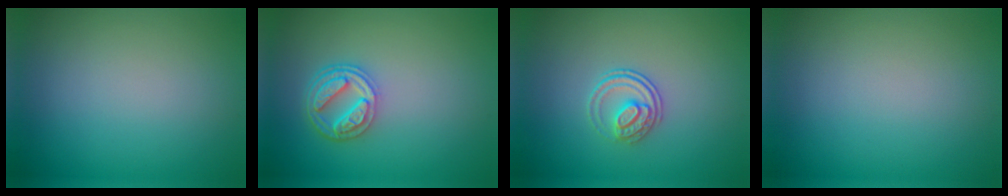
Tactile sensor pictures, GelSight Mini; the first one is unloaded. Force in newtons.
{"total": 4.2, "press": 3.2, "slide": 2.7}
{"total": 2.3, "press": 1.7, "slide": 1.5}
{"total": 0.0}